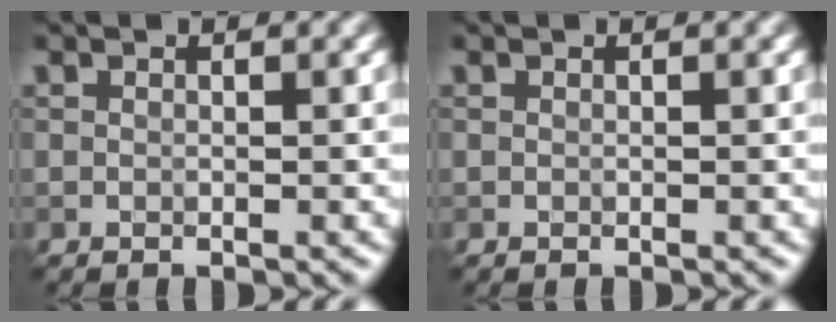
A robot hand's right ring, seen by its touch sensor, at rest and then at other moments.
{"total": 0.0}